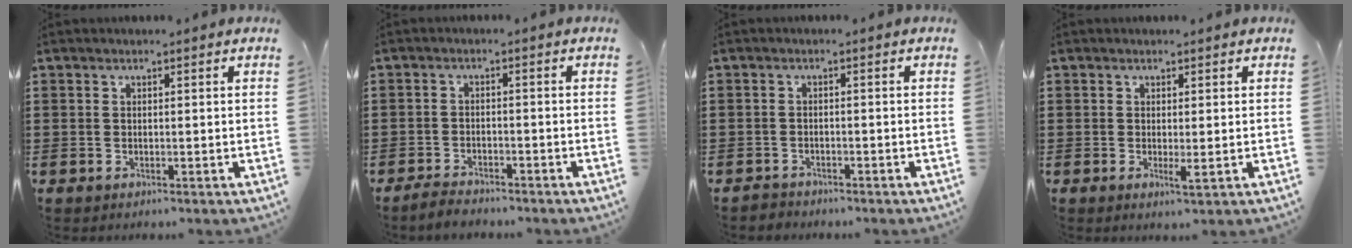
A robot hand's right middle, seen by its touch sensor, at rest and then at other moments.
{"total": 2.6, "force": [-2.6, 0.4, 0.2], "torque": [-0.010, 0.003, -0.055]}
{"total": 1.4, "force": [-1.3, 0.4, -0.1], "torque": [-0.003, 0.004, -0.030]}
{"total": 1.7, "force": [0.1, 0.3, 1.6], "torque": [-0.030, -0.005, 0.003]}